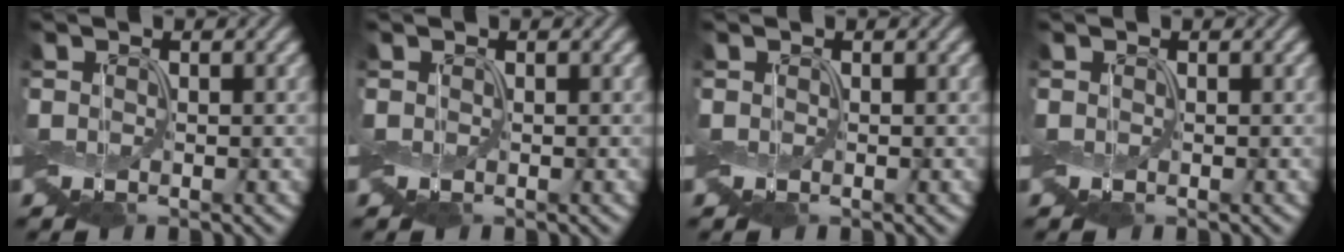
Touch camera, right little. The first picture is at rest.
{"total": 0.0}
{"total": 0.0}
{"total": 0.0}